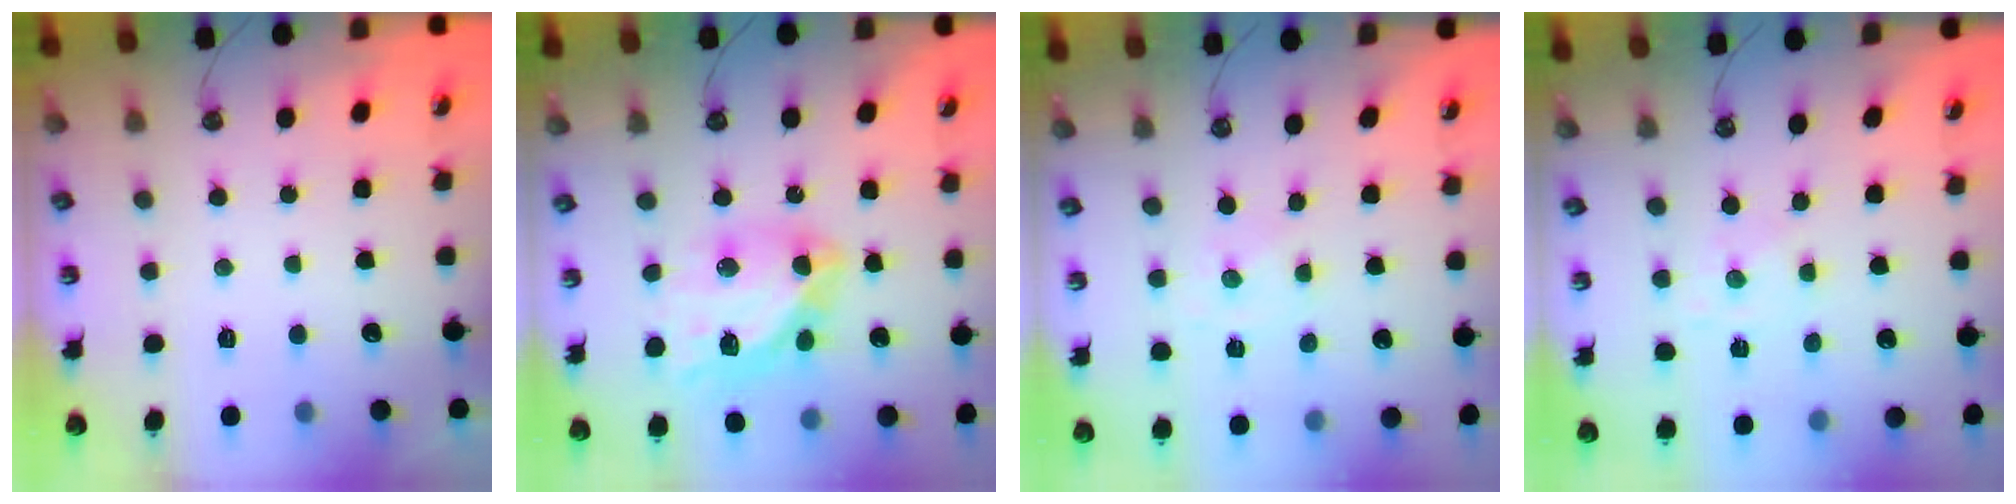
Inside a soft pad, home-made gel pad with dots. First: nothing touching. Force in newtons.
{"total": 14.2, "press": 14.2, "slide": 1.1}
{"total": 0.0}
{"total": 0.7, "press": 0.7, "slide": 0.2}